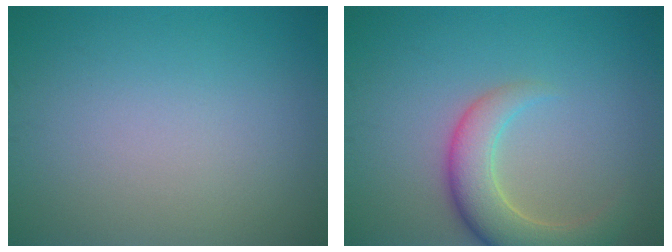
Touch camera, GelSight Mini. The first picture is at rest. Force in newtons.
{"total": 5.4, "press": 5.3, "slide": 0.4}